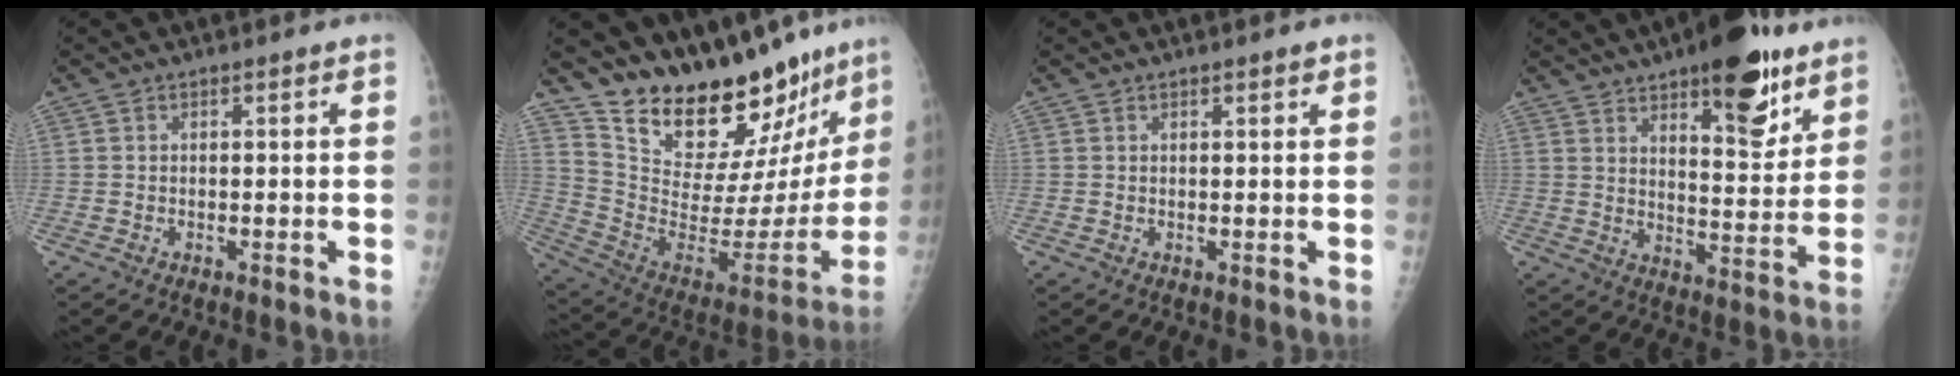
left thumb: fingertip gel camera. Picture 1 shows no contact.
{"total": 27.6, "force": [23.5, 8.4, 11.7], "torque": [-0.150, -0.166, 0.347]}
{"total": 1.2, "force": [0.8, 0.3, 0.8], "torque": [-0.010, -0.002, 0.011]}
{"total": 16.6, "force": [10.2, 5.9, 11.7], "torque": [-0.121, -0.059, 0.149]}